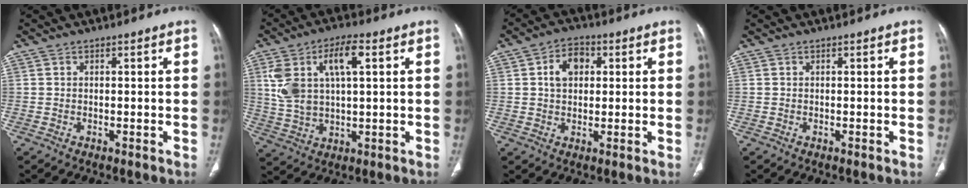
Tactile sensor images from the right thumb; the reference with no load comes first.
{"total": 12.6, "force": [3.8, 6.0, 10.4], "torque": [-0.204, 0.009, 0.076]}
{"total": 6.5, "force": [1.5, 4.6, 4.3], "torque": [-0.056, 0.009, 0.020]}
{"total": 0.0}